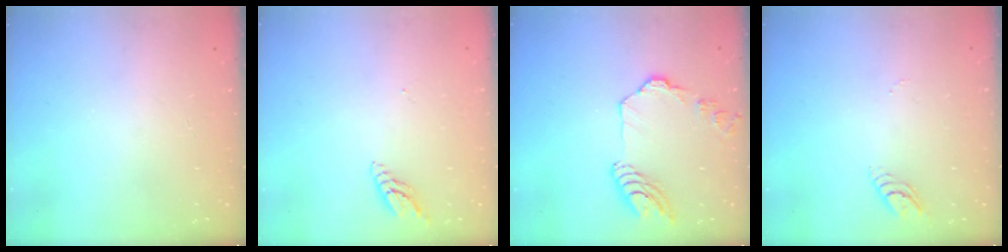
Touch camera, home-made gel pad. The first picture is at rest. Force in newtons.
{"total": 6.8, "press": 6.8, "slide": 0.4}
{"total": 12.4, "press": 12.3, "slide": 1.5}
{"total": 3.8, "press": 3.8, "slide": 0.6}